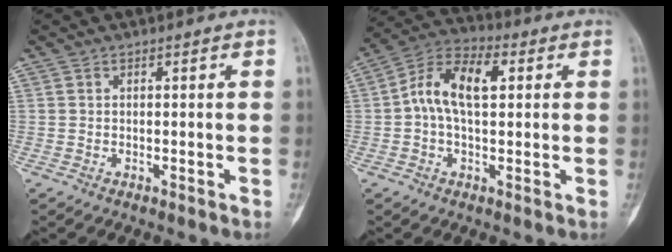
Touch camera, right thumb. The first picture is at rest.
{"total": 10.9, "force": [1.5, 6.0, 9.0], "torque": [-0.163, 0.030, 0.021]}